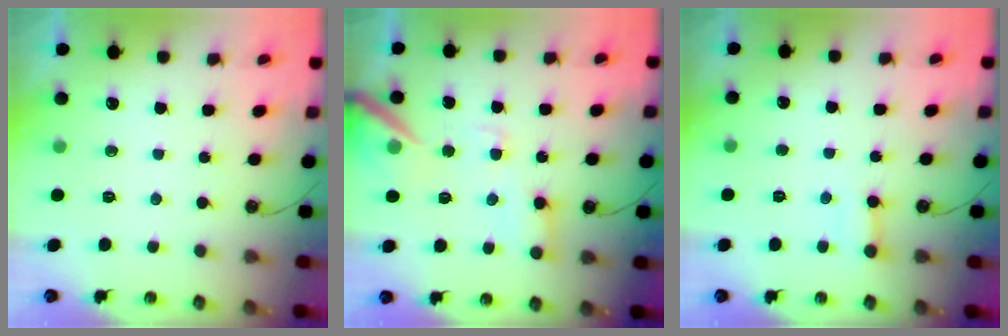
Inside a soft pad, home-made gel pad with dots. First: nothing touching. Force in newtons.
{"total": 13.4, "press": 13.3, "slide": 1.7}
{"total": 2.6, "press": 2.6, "slide": 0.2}